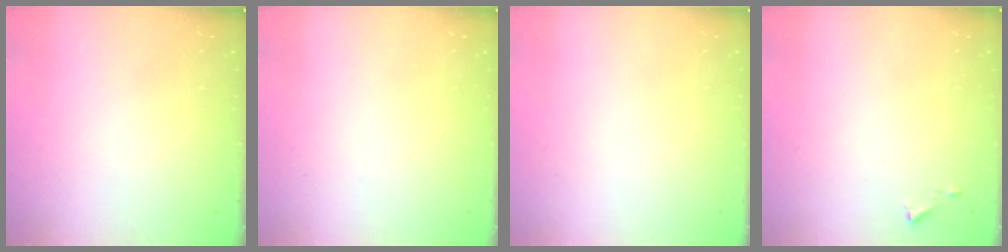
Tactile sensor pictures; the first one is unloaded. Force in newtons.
{"total": 1.7, "press": 1.7, "slide": 0.1}
{"total": 1.5, "press": 1.5, "slide": 0.1}
{"total": 5.3, "press": 5.2, "slide": 0.5}